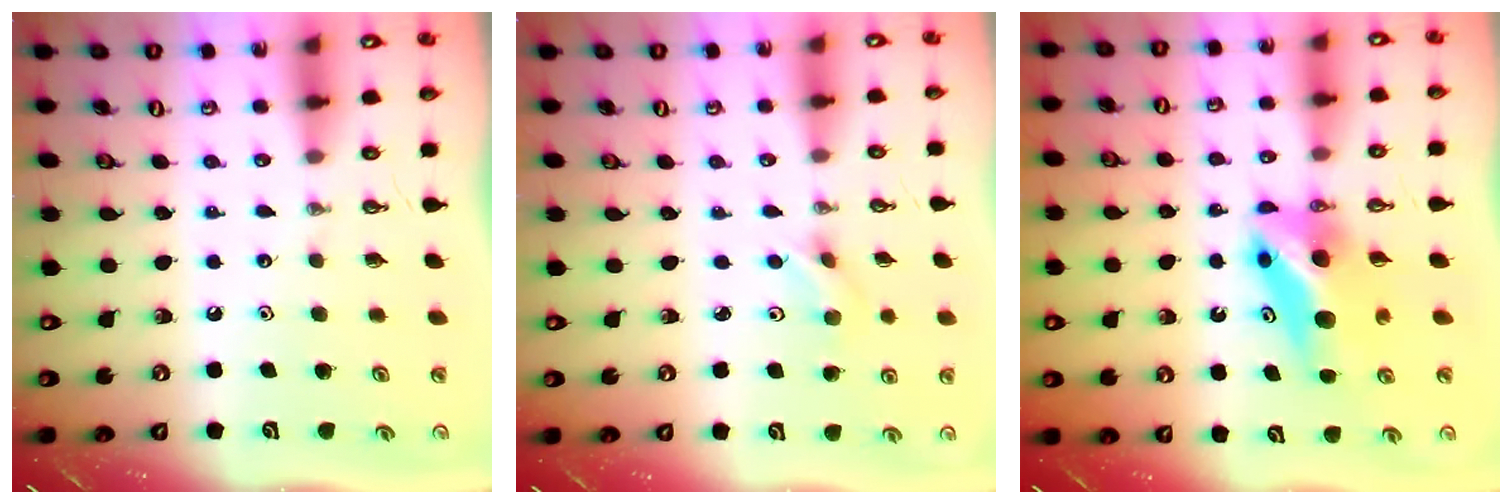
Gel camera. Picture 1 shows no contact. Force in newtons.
{"total": 2.2, "press": 2.2, "slide": 0.1}
{"total": 6.6, "press": 6.5, "slide": 0.8}